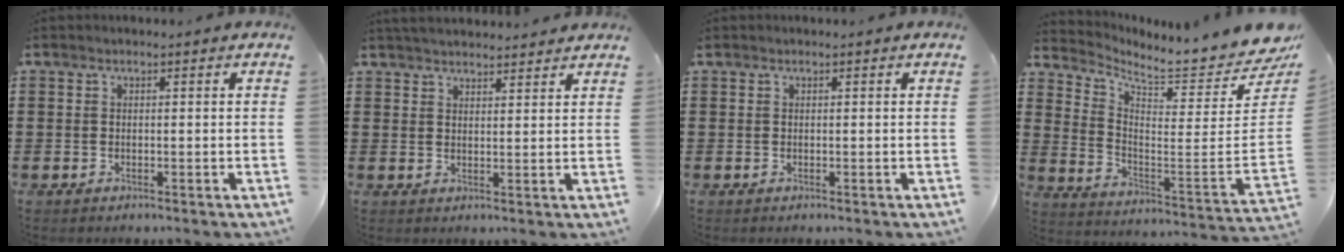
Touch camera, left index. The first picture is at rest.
{"total": 2.9, "force": [2.9, 0.1, 0.2], "torque": [-0.011, -0.004, 0.057]}
{"total": 0.0}
{"total": 6.2, "force": [6.0, 0.0, 1.7], "torque": [-0.054, -0.076, 0.095]}